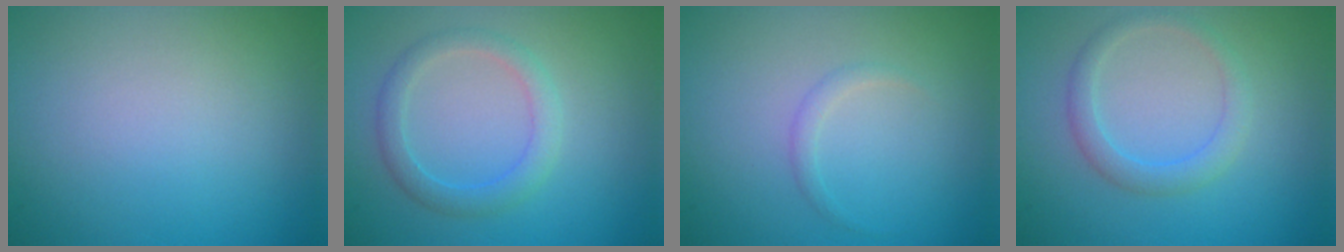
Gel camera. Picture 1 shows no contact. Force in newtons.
{"total": 2.5, "press": 2.5, "slide": 0.1}
{"total": 0.8, "press": 0.8, "slide": 0.0}
{"total": 2.2, "press": 2.2, "slide": 0.0}